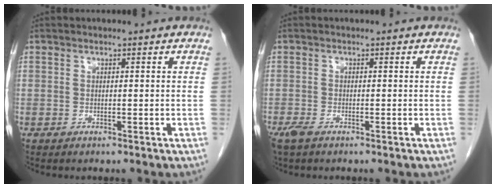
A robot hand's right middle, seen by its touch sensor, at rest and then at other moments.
{"total": 2.4, "force": [-1.7, 0.9, 1.5], "torque": [-0.039, -0.007, -0.028]}